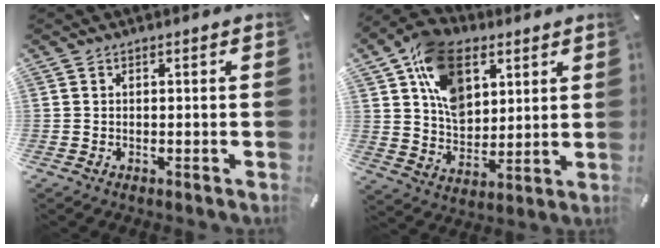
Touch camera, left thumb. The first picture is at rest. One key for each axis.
{"total": 15.2, "fx": 6.8, "fy": 10.5, "fz": 8.5, "tx": -0.152, "ty": -0.016, "tz": 0.130}